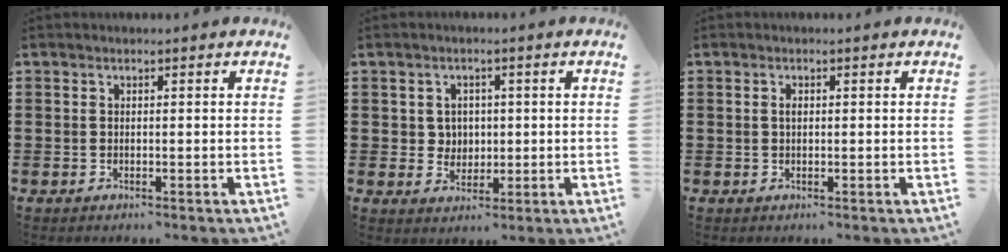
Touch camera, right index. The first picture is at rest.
{"total": 3.1, "force": [0.4, 2.9, 1.0], "torque": [-0.032, 0.011, 0.005]}
{"total": 0.9, "force": [0.1, 0.4, 0.7], "torque": [-0.016, 0.001, 0.002]}